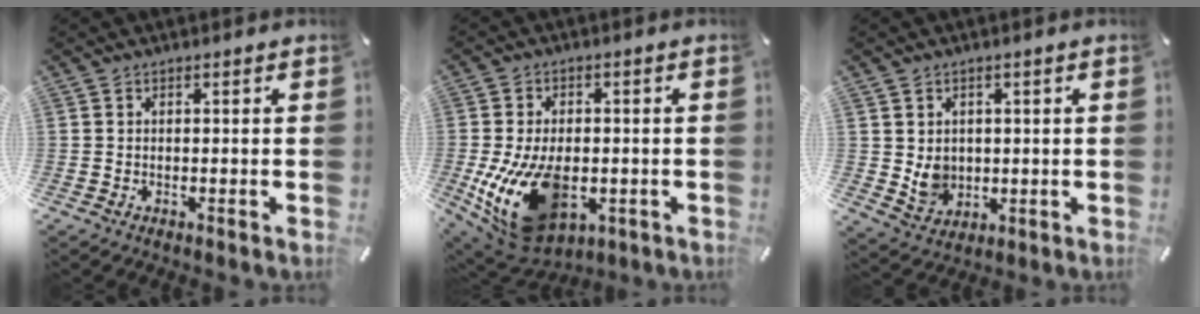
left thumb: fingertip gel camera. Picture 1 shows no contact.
{"total": 18.7, "force": [-3.8, 11.7, 14.1], "torque": [-0.283, 0.003, -0.049]}
{"total": 5.7, "force": [1.1, 5.4, 1.5], "torque": [-0.013, -0.007, 0.020]}